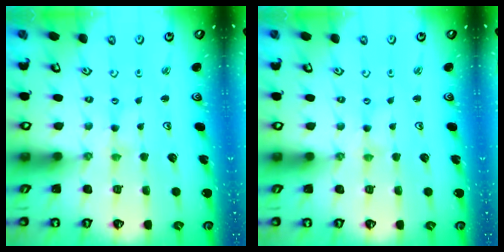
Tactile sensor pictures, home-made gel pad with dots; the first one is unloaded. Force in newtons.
{"total": 0.0}